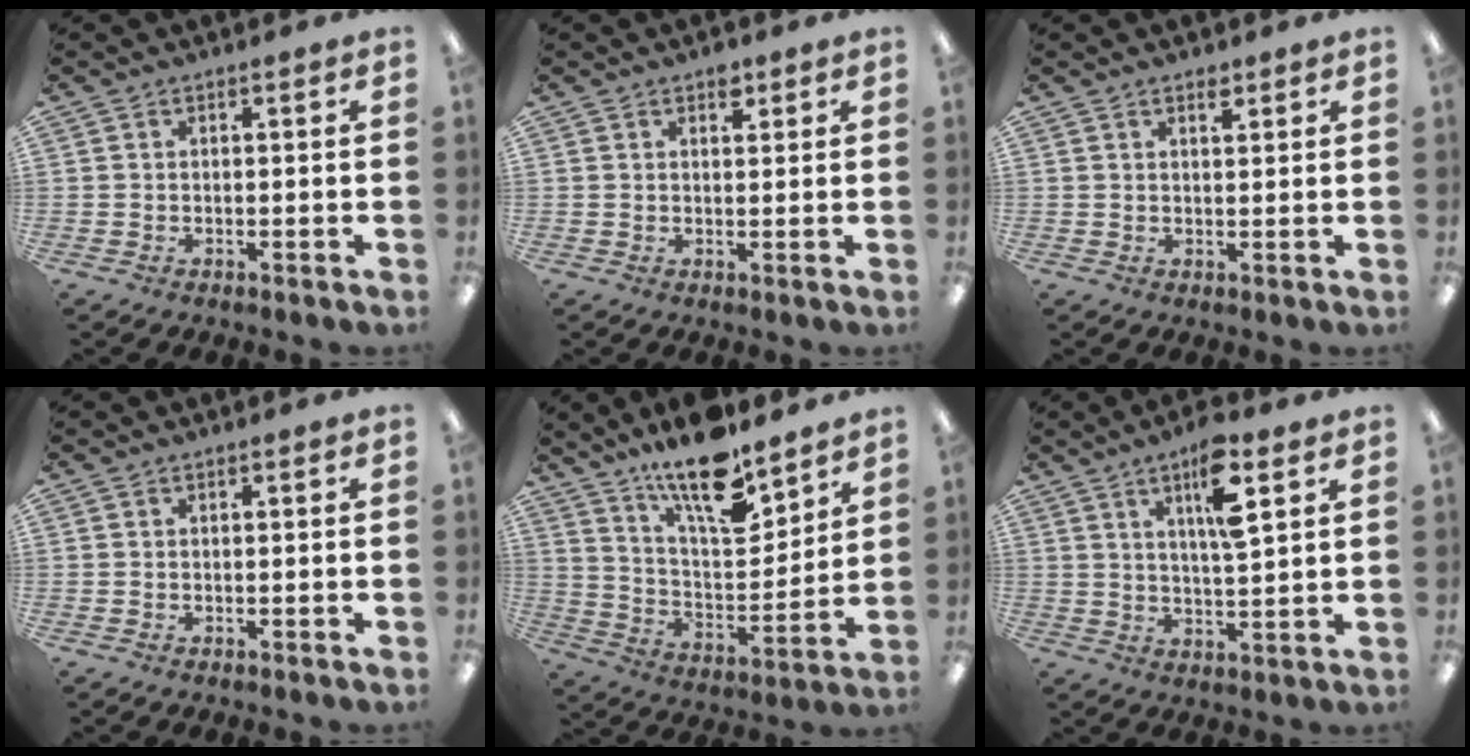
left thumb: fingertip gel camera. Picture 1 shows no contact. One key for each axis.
{"total": 2.9, "fx": 1.9, "fy": 1.6, "fz": 1.5, "tx": -0.008, "ty": -0.006, "tz": 0.028}
{"total": 2.1, "fx": 1.7, "fy": 0.8, "fz": 1.0, "tx": -0.007, "ty": -0.006, "tz": 0.027}
{"total": 0.0}
{"total": 16.9, "fx": 13.0, "fy": 5.2, "fz": 9.4, "tx": -0.170, "ty": -0.081, "tz": 0.221}
{"total": 9.8, "fx": 5.2, "fy": 2.7, "fz": 7.9, "tx": -0.125, "ty": -0.015, "tz": 0.082}